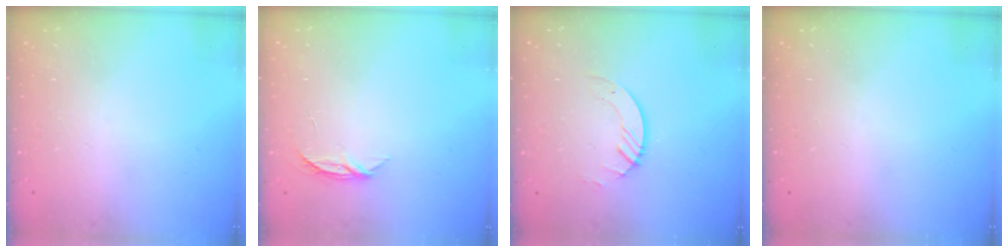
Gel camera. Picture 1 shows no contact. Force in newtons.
{"total": 4.0, "press": 4.0, "slide": 0.5}
{"total": 2.8, "press": 2.8, "slide": 0.3}
{"total": 0.0}